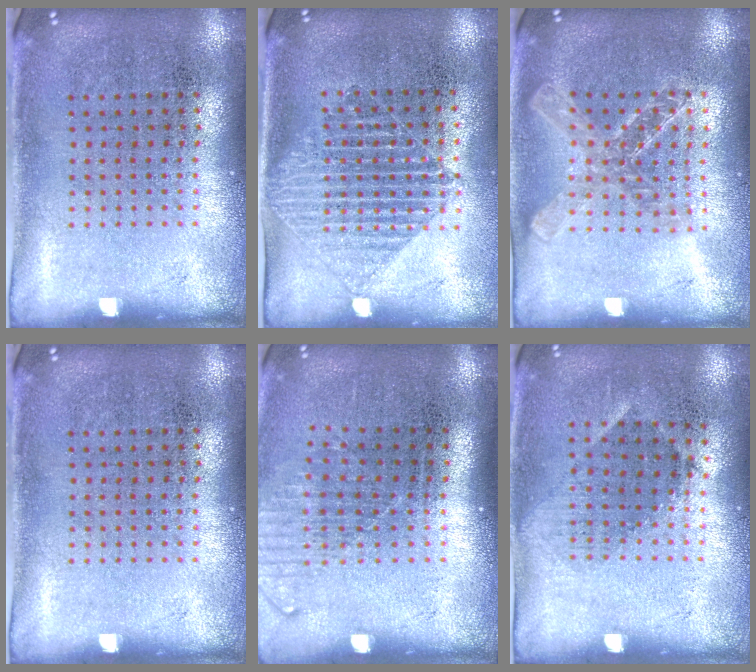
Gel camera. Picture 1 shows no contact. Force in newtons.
{"total": 1.4, "press": 1.2, "slide": 0.6}
{"total": 1.6, "press": 1.4, "slide": 0.7}
{"total": 0.0}
{"total": 1.3, "press": 1.1, "slide": 0.8}
{"total": 0.9, "press": 0.7, "slide": 0.5}